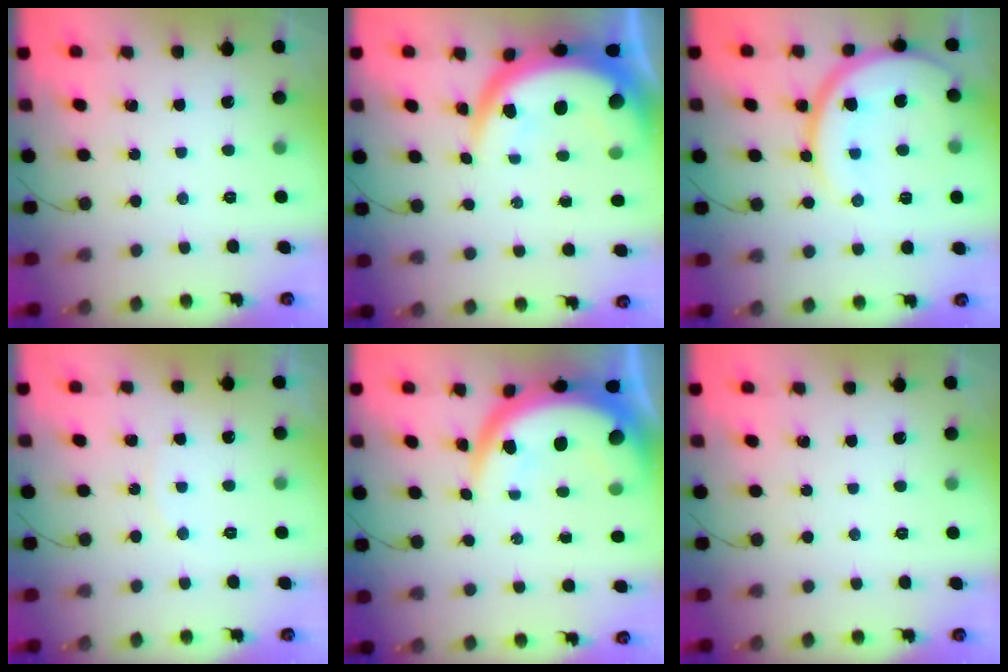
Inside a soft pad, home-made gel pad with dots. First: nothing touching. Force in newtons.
{"total": 12.7, "press": 12.7, "slide": 1.0}
{"total": 15.5, "press": 15.4, "slide": 1.2}
{"total": 3.9, "press": 3.9, "slide": 0.4}
{"total": 12.7, "press": 12.7, "slide": 1.0}
{"total": 0.0}